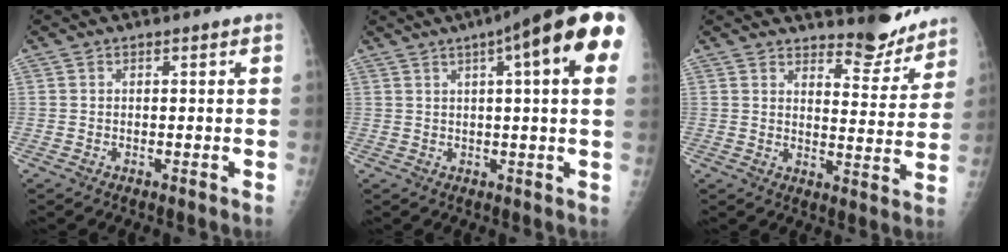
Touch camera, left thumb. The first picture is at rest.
{"total": 18.1, "force": [7.2, 3.2, 16.4], "torque": [-0.223, 0.015, 0.088]}
{"total": 8.8, "force": [8.2, 2.3, 2.1], "torque": [-0.002, -0.080, 0.112]}